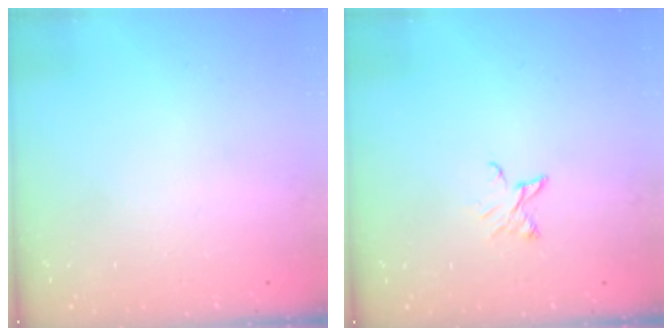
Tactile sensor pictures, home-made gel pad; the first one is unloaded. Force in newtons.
{"total": 3.7, "press": 3.7, "slide": 0.4}